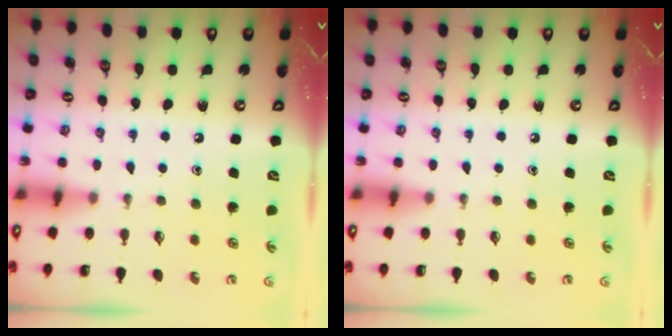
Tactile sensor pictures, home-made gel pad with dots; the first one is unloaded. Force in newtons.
{"total": 0.0}